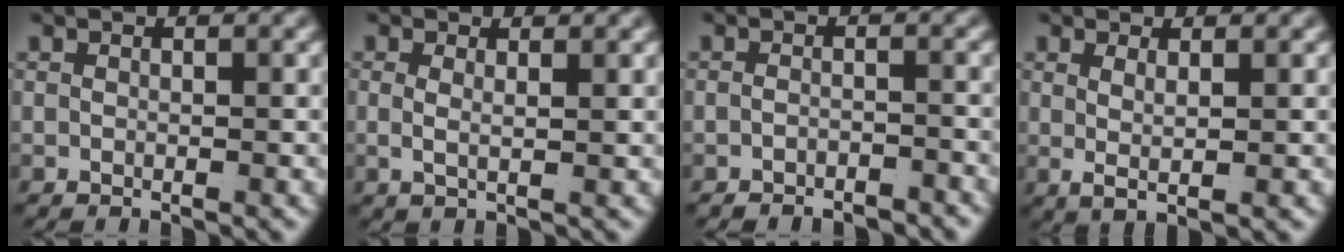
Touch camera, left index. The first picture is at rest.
{"total": 1.3, "force": [0.7, -0.1, 1.2], "torque": [-0.034, -0.019, 0.023]}
{"total": 2.5, "force": [-2.5, 0.0, 0.3], "torque": [-0.003, -0.010, -0.037]}
{"total": 1.8, "force": [0.6, -0.2, 1.7], "torque": [-0.032, -0.014, 0.024]}